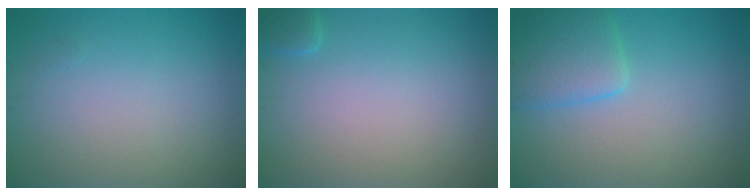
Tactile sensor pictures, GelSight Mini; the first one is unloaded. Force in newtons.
{"total": 1.1, "press": 1.0, "slide": 0.1}
{"total": 3.8, "press": 3.7, "slide": 0.3}